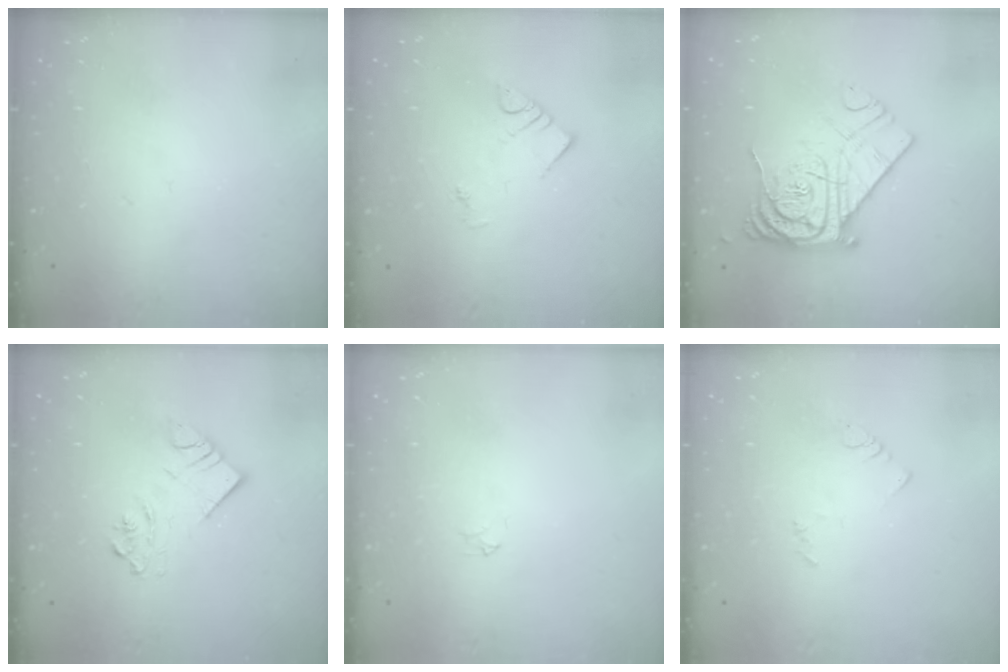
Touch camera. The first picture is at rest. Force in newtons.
{"total": 3.5, "press": 3.5, "slide": 0.4}
{"total": 15.3, "press": 15.2, "slide": 1.5}
{"total": 6.1, "press": 6.1, "slide": 0.4}
{"total": 2.2, "press": 2.2, "slide": 0.3}
{"total": 3.7, "press": 3.7, "slide": 0.3}